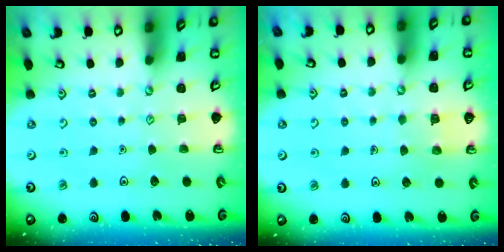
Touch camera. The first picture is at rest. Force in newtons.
{"total": 3.2, "press": 3.2, "slide": 0.1}